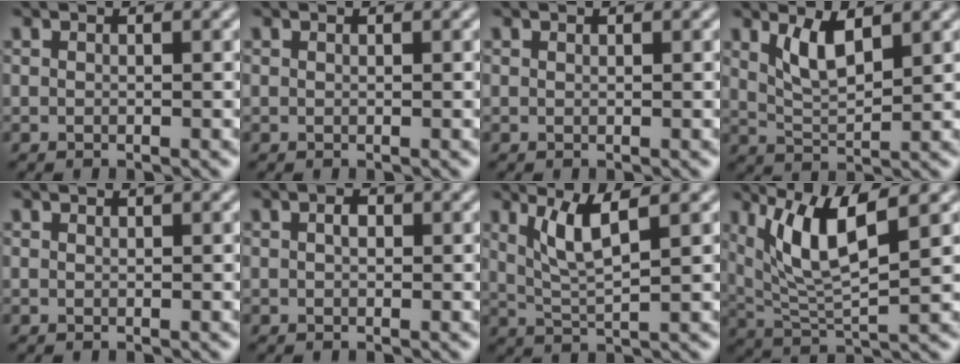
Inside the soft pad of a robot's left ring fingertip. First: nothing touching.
{"total": 0.0}
{"total": 0.0}
{"total": 3.4, "force": [1.9, 1.1, 2.6], "torque": [-0.057, -0.009, 0.042]}
{"total": 0.0}
{"total": 1.1, "force": [0.3, 0.7, 0.9], "torque": [-0.014, 0.003, 0.003]}
{"total": 3.9, "force": [1.8, 0.8, 3.4], "torque": [-0.070, -0.006, 0.040]}
{"total": 6.7, "force": [3.0, 1.7, 5.7], "torque": [-0.116, -0.008, 0.064]}